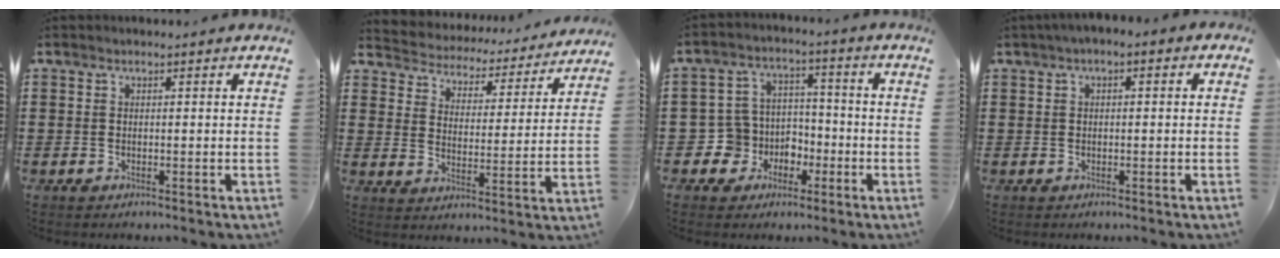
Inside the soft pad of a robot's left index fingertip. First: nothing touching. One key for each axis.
{"total": 3.6, "fx": 3.6, "fy": 0.3, "fz": -0.4, "tx": -0.019, "ty": -0.036, "tz": 0.053}
{"total": 6.8, "fx": -2.0, "fy": 6.4, "fz": 0.9, "tx": -0.055, "ty": 0.003, "tz": -0.035}
{"total": 1.5, "fx": -0.5, "fy": 0.6, "fz": 1.2, "tx": -0.023, "ty": 0.003, "tz": -0.011}